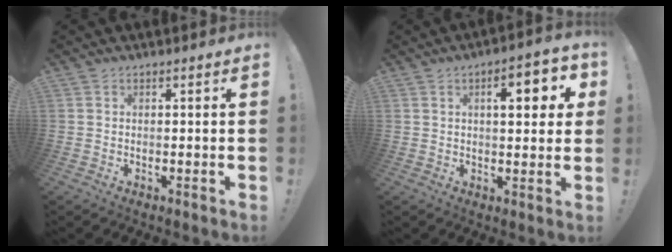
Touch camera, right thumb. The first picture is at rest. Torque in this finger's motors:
{"motor_torque": [0.75, 1.34, 0.62, 0.62, 0.20]}